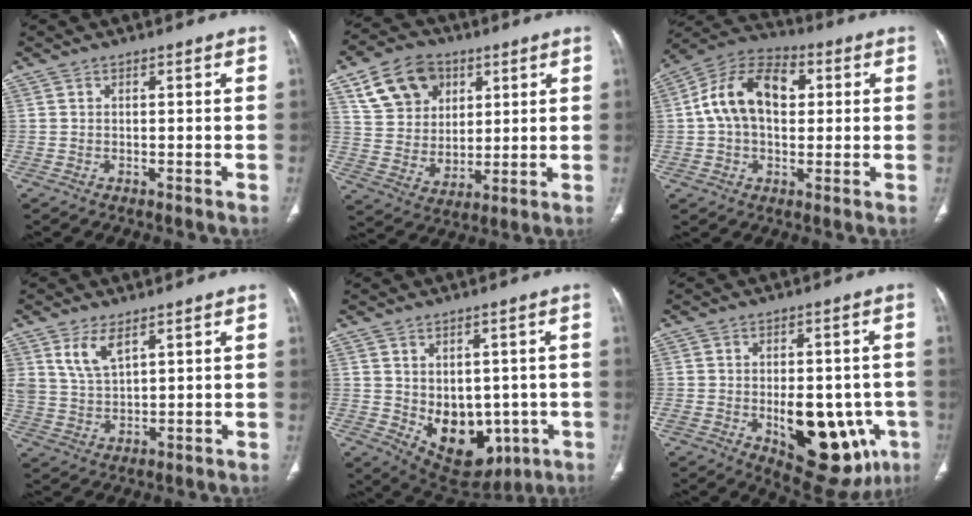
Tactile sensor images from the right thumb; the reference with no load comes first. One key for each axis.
{"total": 14.6, "fx": 6.6, "fy": 11.0, "fz": 6.8, "tx": -0.092, "ty": -0.016, "tz": 0.124}
{"total": 14.4, "fx": 2.3, "fy": 9.5, "fz": 10.6, "tx": -0.169, "ty": 0.028, "tz": 0.032}
{"total": 6.1, "fx": 3.6, "fy": 2.9, "fz": 3.9, "tx": -0.072, "ty": -0.021, "tz": 0.080}
{"total": 13.4, "fx": -2.3, "fy": 9.4, "fz": 9.2, "tx": -0.095, "ty": -0.002, "tz": 0.001}
{"total": 18.8, "fx": -5.5, "fy": 10.1, "fz": 14.9, "tx": -0.164, "ty": 0.007, "tz": -0.047}